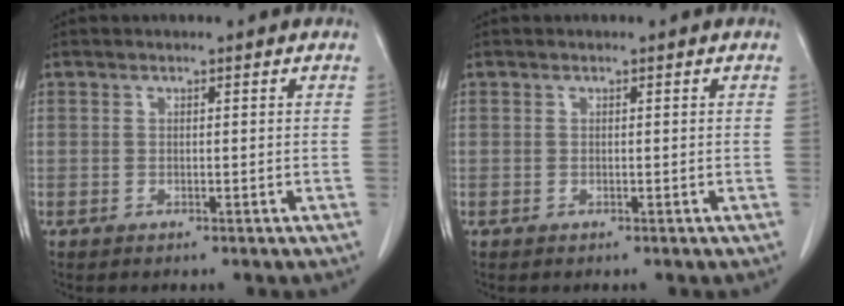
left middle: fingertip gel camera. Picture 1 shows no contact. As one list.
[{"total": 0.0}]